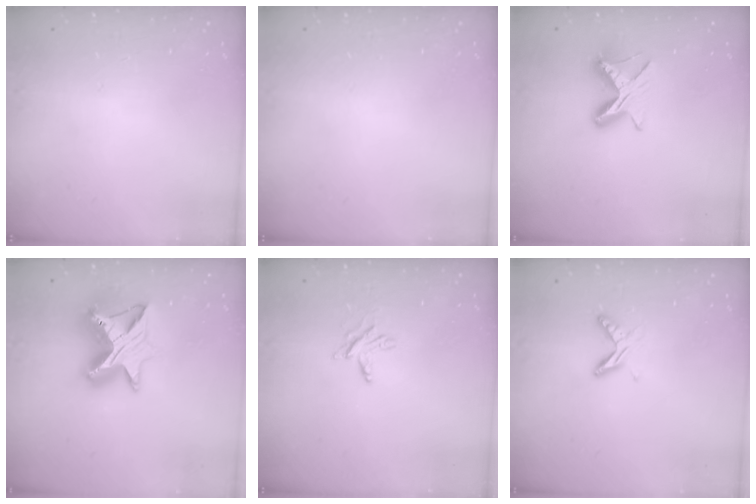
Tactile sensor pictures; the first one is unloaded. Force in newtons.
{"total": 0.0}
{"total": 7.8, "press": 7.7, "slide": 0.9}
{"total": 12.6, "press": 12.6, "slide": 0.7}
{"total": 3.8, "press": 3.8, "slide": 0.5}
{"total": 6.1, "press": 6.1, "slide": 0.7}